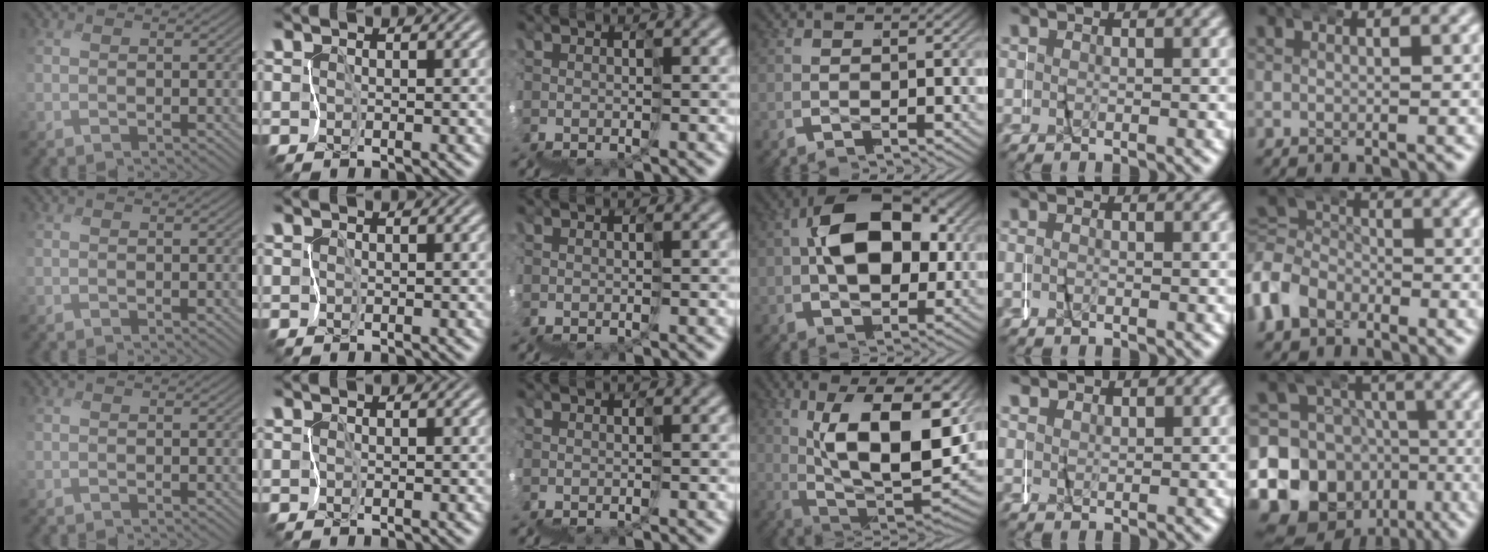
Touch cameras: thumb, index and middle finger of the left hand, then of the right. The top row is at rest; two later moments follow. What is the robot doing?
{"motion": "wrap", "object": "netting"}